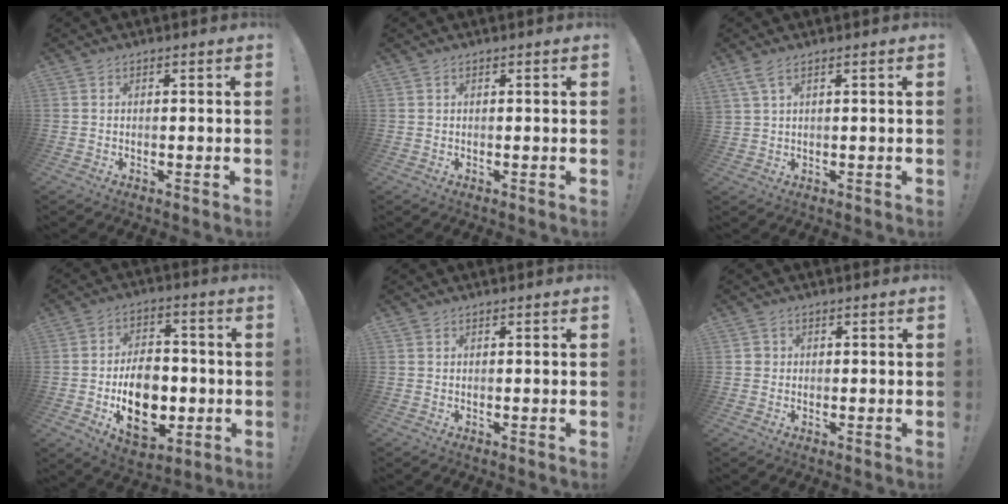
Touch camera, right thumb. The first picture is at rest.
{"total": 0.0}
{"total": 3.5, "force": [2.0, 0.6, 2.8], "torque": [-0.061, -0.002, 0.038]}
{"total": 16.2, "force": [-3.5, 11.4, 10.9], "torque": [-0.157, 0.012, -0.052]}
{"total": 0.0}
{"total": 1.5, "force": [0.2, 1.4, 0.4], "torque": [-0.001, 0.002, 0.002]}